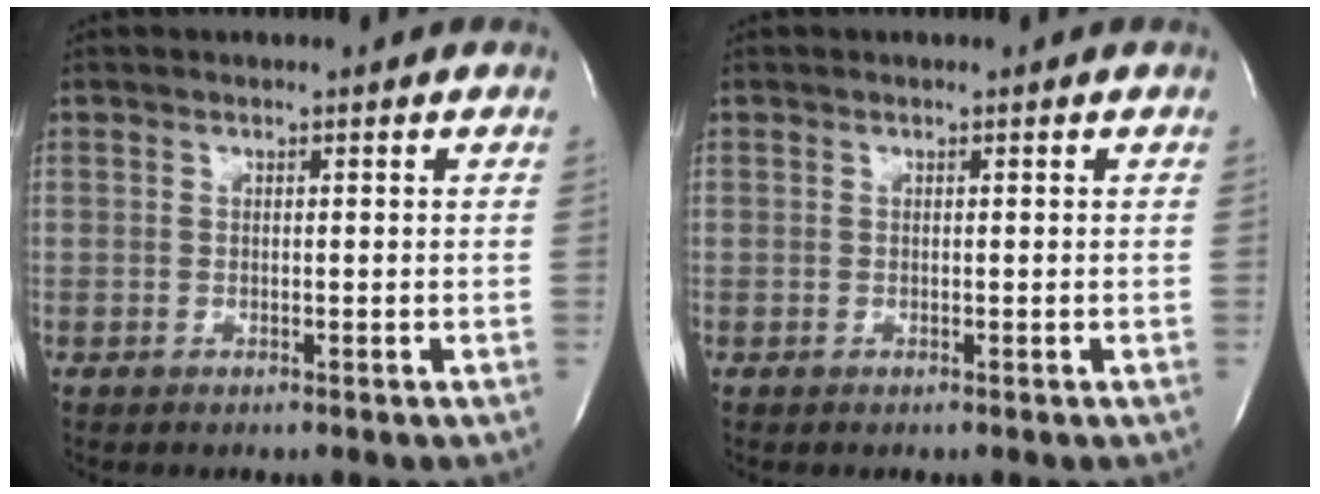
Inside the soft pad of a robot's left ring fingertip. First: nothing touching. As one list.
[{"total": 0.0}]